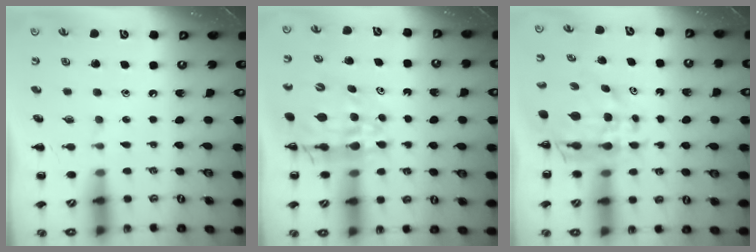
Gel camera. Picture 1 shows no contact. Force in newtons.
{"total": 13.8, "press": 13.3, "slide": 3.7}
{"total": 8.9, "press": 8.3, "slide": 3.3}